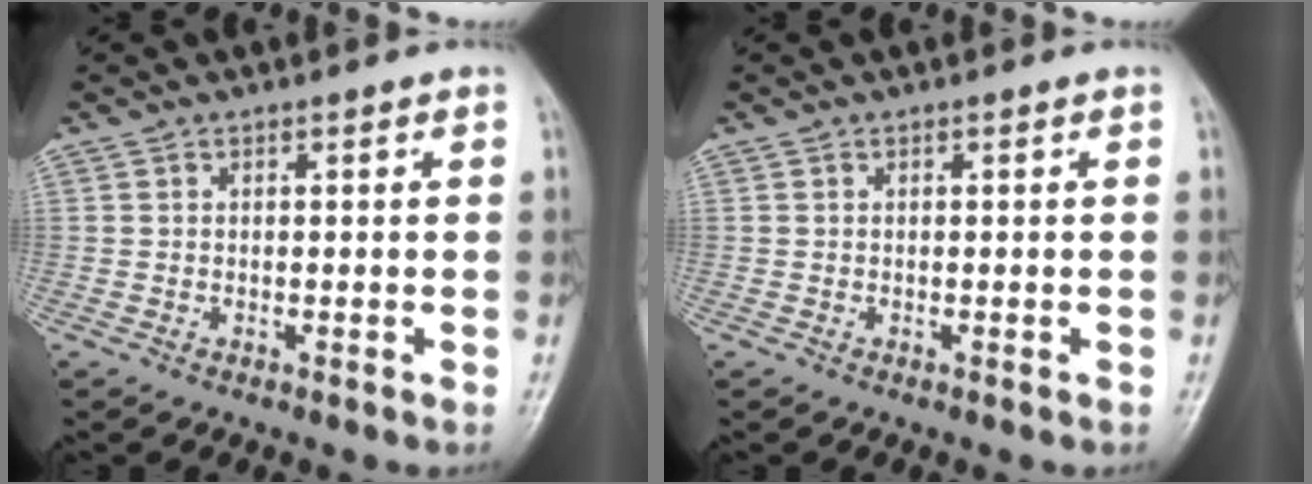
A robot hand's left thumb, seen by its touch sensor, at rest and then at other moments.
{"total": 0.0}